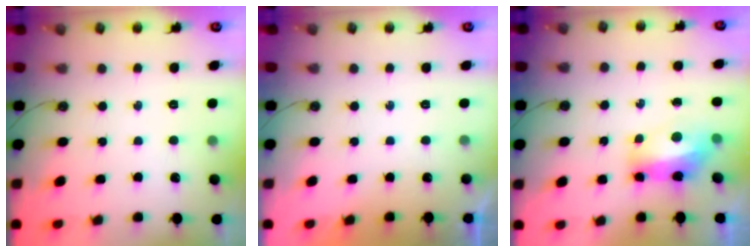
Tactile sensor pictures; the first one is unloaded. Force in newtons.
{"total": 0.0}
{"total": 8.0, "press": 7.9, "slide": 0.9}